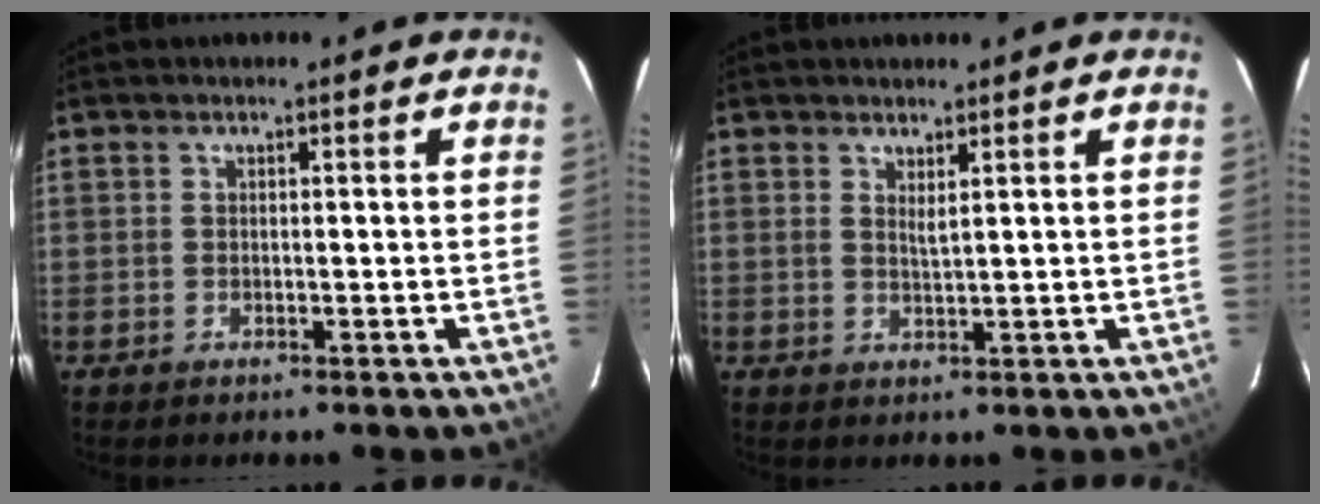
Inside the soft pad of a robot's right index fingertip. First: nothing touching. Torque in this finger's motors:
{"motor_torque": [-0.10, 0.11, -0.02, 0.00]}